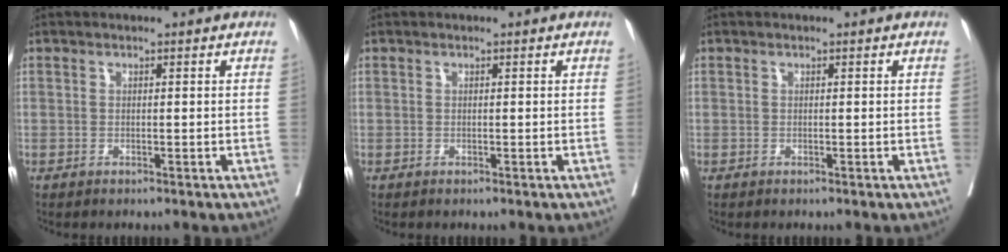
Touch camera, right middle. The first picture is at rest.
{"total": 0.0}
{"total": 0.0}